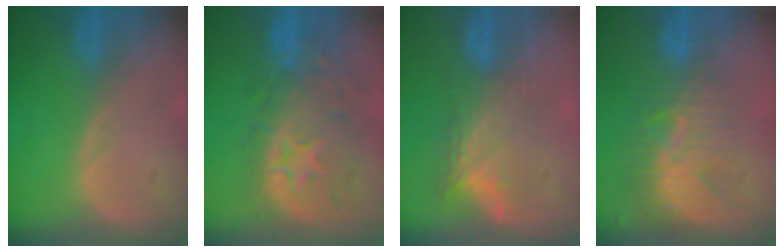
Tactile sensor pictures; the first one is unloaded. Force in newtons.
{"total": 11.1, "press": 9.8, "slide": 5.1}
{"total": 7.4, "press": 6.6, "slide": 3.4}
{"total": 9.0, "press": 7.7, "slide": 4.6}